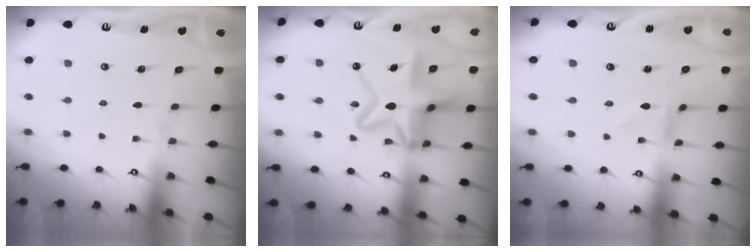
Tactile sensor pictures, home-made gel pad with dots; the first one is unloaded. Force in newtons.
{"total": 15.8, "press": 15.7, "slide": 1.6}
{"total": 1.2, "press": 1.2, "slide": 0.1}